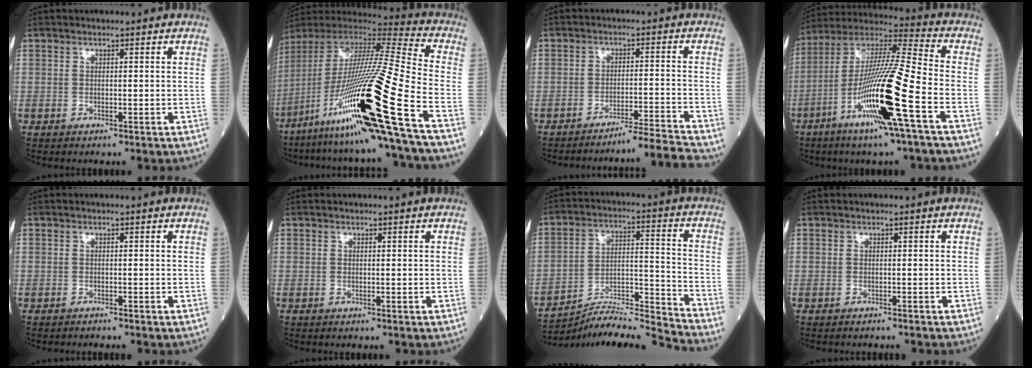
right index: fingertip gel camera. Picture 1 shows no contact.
{"total": 28.9, "force": [-12.6, -0.8, 26.0], "torque": [-0.473, -0.051, -0.234]}
{"total": 7.1, "force": [-6.5, -2.9, 0.5], "torque": [0.003, 0.005, -0.107]}
{"total": 19.0, "force": [-6.9, -0.1, 17.7], "torque": [-0.358, -0.019, -0.136]}
{"total": 0.8, "force": [-0.7, -0.2, 0.0], "torque": [-0.003, -0.001, -0.014]}
{"total": 0.0}
{"total": 15.3, "force": [-14.8, -3.0, 2.6], "torque": [-0.039, 0.027, -0.253]}
{"total": 2.0, "force": [-2.0, 0.1, 0.3], "torque": [-0.003, -0.002, -0.027]}